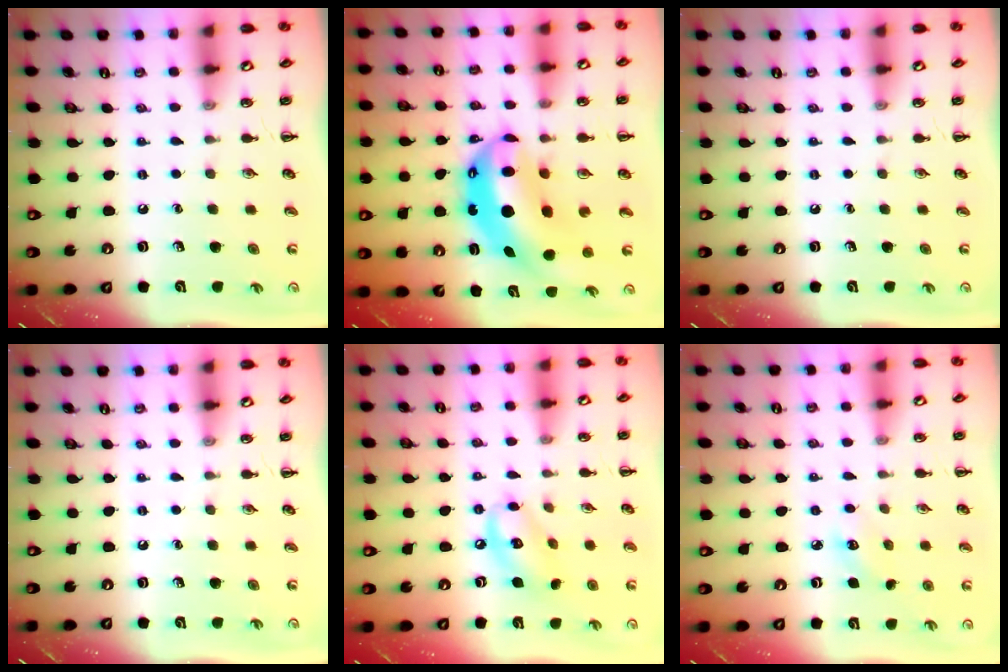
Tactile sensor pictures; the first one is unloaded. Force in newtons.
{"total": 12.3, "press": 11.9, "slide": 3.0}
{"total": 0.0}
{"total": 0.0}
{"total": 10.3, "press": 10.1, "slide": 1.9}
{"total": 3.2, "press": 3.1, "slide": 0.7}